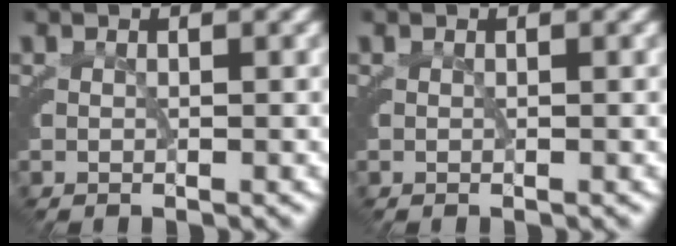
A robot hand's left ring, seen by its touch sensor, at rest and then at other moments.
{"total": 0.0}